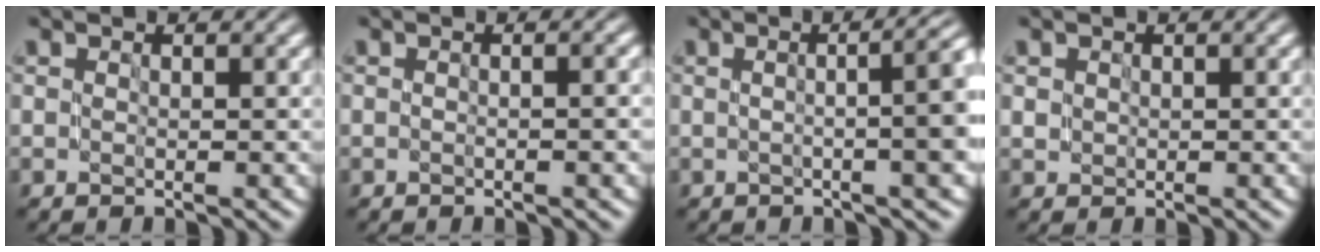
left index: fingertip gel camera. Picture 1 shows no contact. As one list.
[{"total": 1.8, "force": [-0.2, 0.7, 1.7], "torque": [-0.014, 0.001, -0.008]}, {"total": 7.9, "force": [0.9, 2.8, 7.3], "torque": [-0.044, 0.027, -0.005]}, {"total": 0.7, "force": [0.2, 0.7, 0.2], "torque": [-0.001, -0.003, 0.007]}]